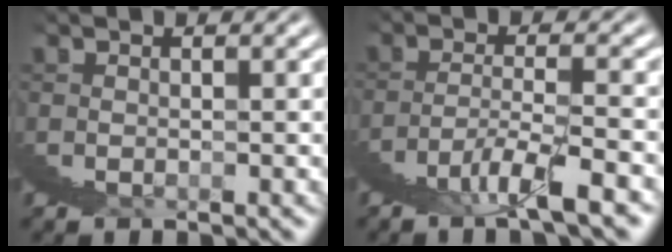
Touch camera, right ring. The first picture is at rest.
{"total": 3.2, "force": [0.0, 0.9, 3.1], "torque": [-0.047, 0.016, -0.008]}